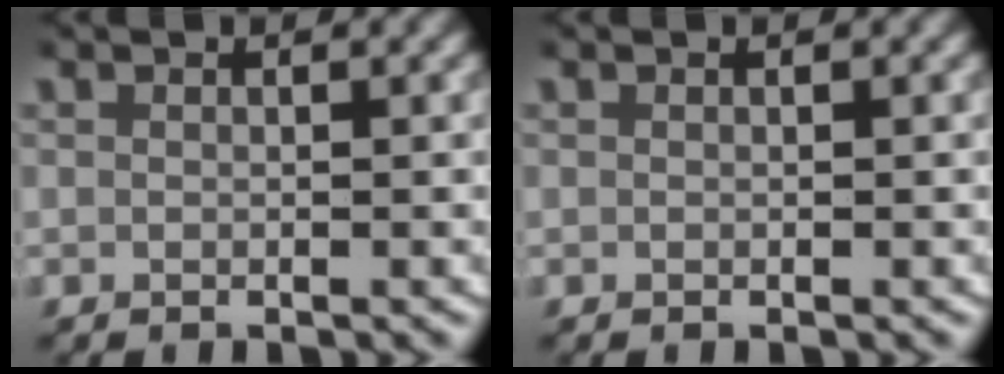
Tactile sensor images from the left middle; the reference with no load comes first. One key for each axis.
{"total": 0.0}